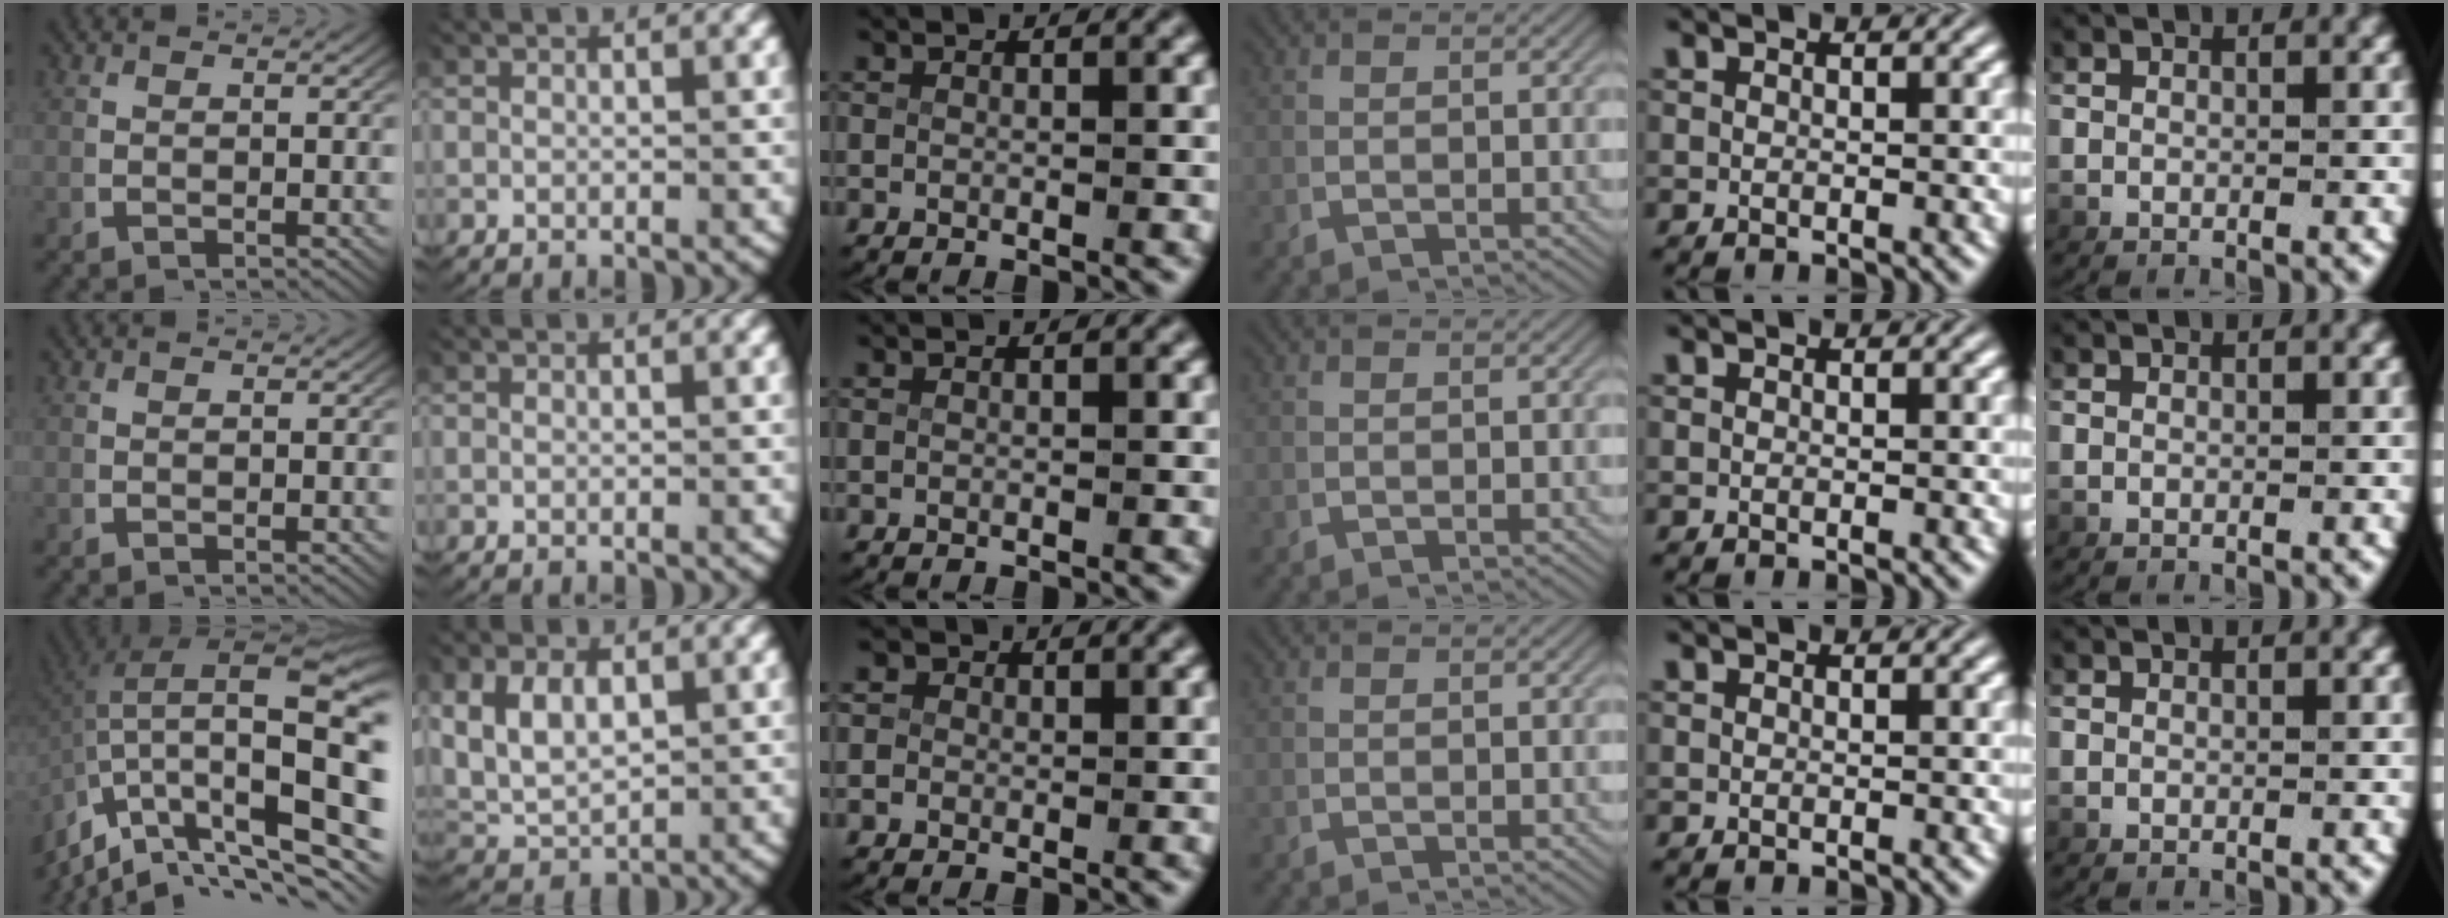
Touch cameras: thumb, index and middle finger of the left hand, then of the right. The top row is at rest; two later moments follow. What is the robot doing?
{"motion": "lift_and_place", "object": "coat"}